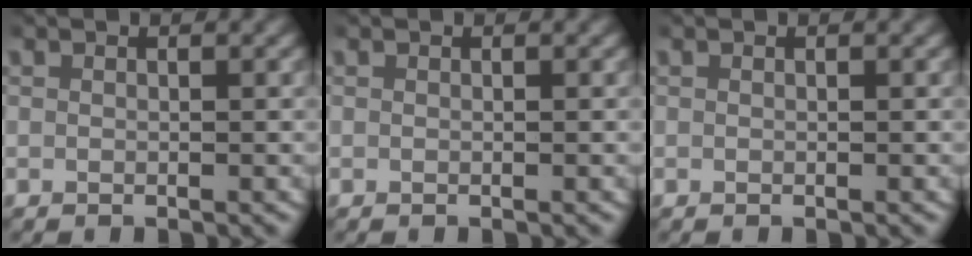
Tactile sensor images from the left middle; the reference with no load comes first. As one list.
[{"total": 0.0}, {"total": 0.0}]